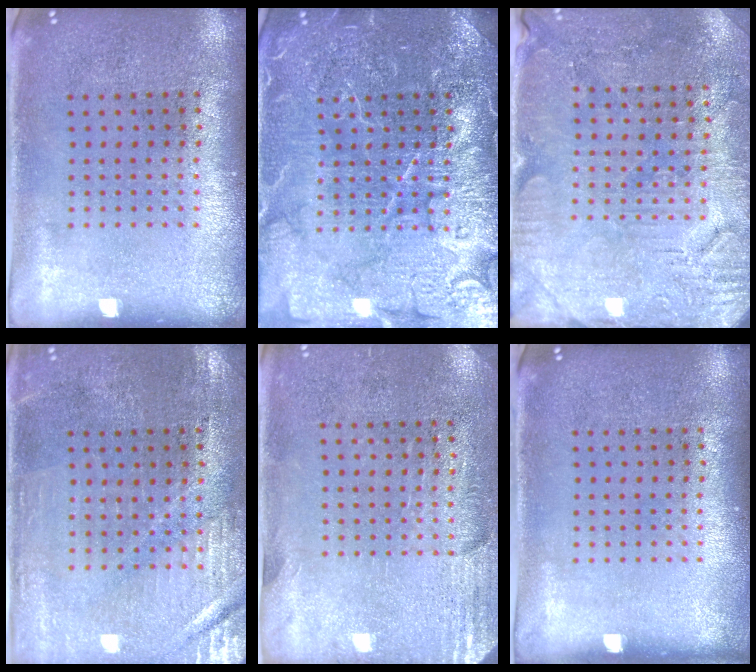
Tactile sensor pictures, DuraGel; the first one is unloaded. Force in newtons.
{"total": 7.0, "press": 6.9, "slide": 0.9}
{"total": 3.1, "press": 3.0, "slide": 0.6}
{"total": 0.7, "press": 0.6, "slide": 0.2}
{"total": 2.7, "press": 2.4, "slide": 1.4}
{"total": 0.0}